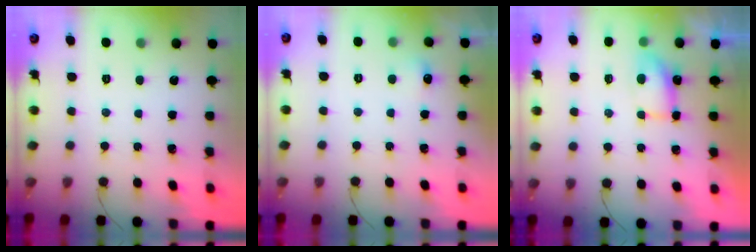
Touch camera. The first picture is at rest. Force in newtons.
{"total": 4.8, "press": 4.6, "slide": 1.4}
{"total": 5.5, "press": 5.5, "slide": 0.5}